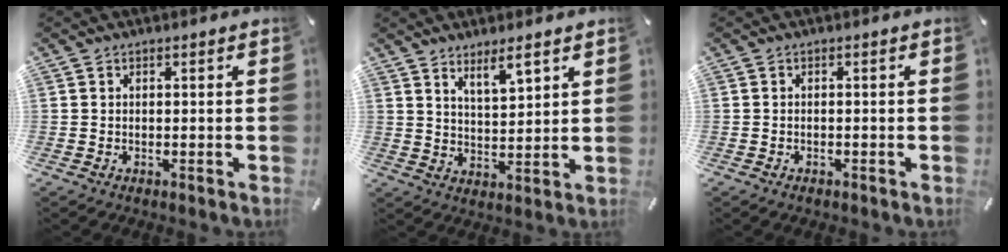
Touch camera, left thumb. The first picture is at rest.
{"total": 5.6, "force": [4.9, 1.5, 2.3], "torque": [-0.033, -0.033, 0.085]}
{"total": 1.0, "force": [-0.6, 0.5, 0.5], "torque": [-0.012, 0.000, -0.013]}